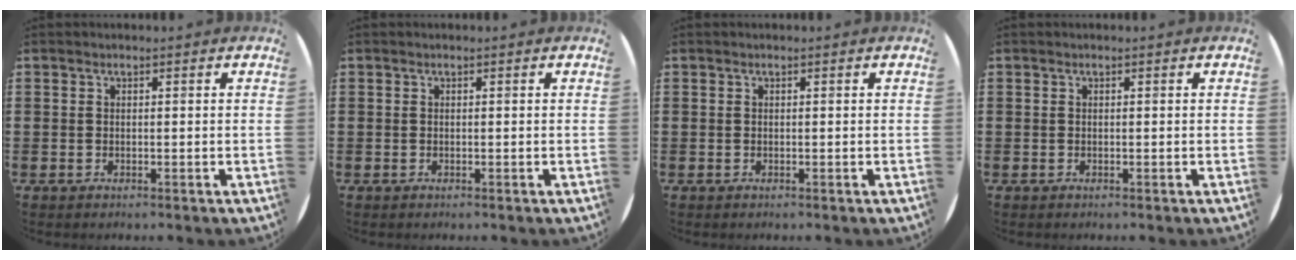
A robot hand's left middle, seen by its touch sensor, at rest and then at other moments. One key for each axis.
{"total": 0.0}
{"total": 0.0}
{"total": 0.0}